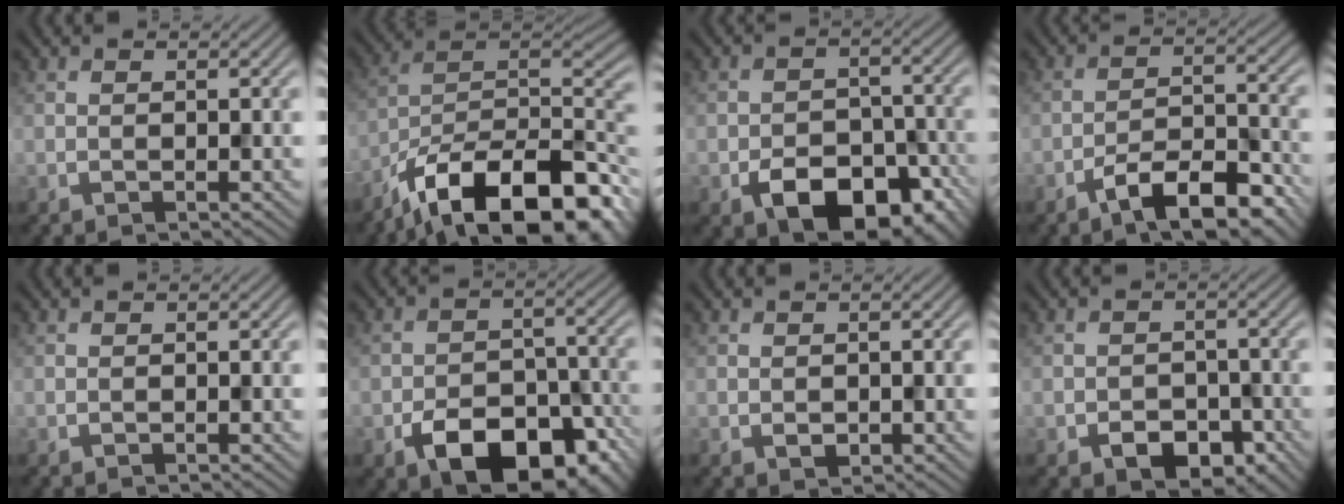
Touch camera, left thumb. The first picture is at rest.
{"total": 18.2, "force": [-12.8, 6.9, 11.0], "torque": [-0.195, -0.032, -0.209]}
{"total": 10.3, "force": [-5.4, 6.1, 6.4], "torque": [-0.103, -0.024, -0.080]}
{"total": 8.9, "force": [-5.9, 3.0, 6.0], "torque": [-0.090, 0.005, -0.104]}
{"total": 0.0}
{"total": 11.8, "force": [-6.3, 6.8, 7.4], "torque": [-0.128, -0.023, -0.094]}
{"total": 1.1, "force": [0.0, 0.9, 0.6], "torque": [-0.015, -0.006, 0.002]}
{"total": 4.5, "force": [-2.3, 3.0, 2.3], "torque": [-0.035, -0.011, -0.040]}